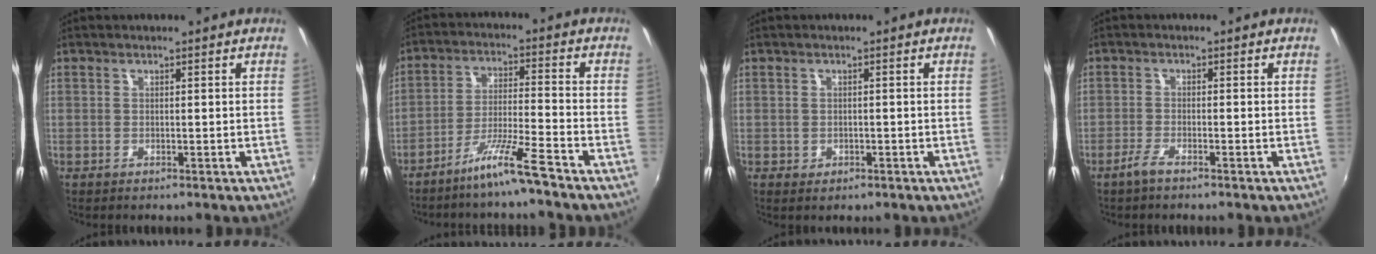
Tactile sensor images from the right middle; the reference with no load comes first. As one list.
[{"total": 7.3, "force": [-5.8, -1.0, 4.2], "torque": [-0.091, 0.002, -0.103]}, {"total": 1.4, "force": [-0.4, 1.2, 0.5], "torque": [-0.009, -0.003, -0.005]}, {"total": 2.4, "force": [-1.9, 0.2, 1.5], "torque": [-0.044, -0.002, -0.040]}]